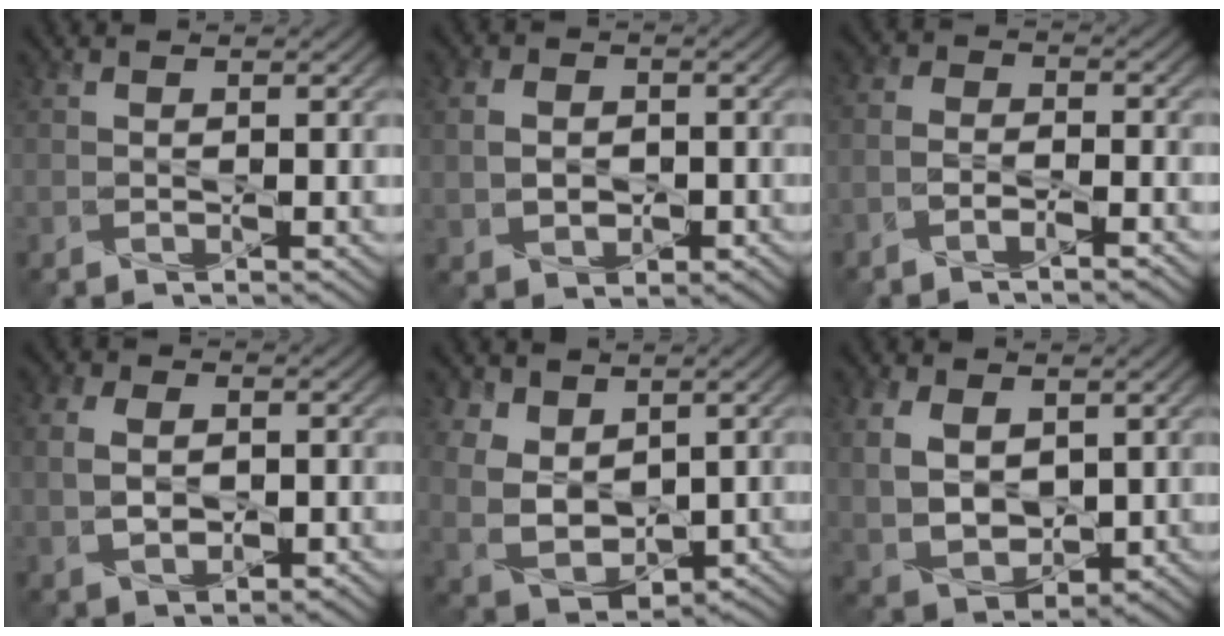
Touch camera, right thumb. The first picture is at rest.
{"total": 5.2, "force": [-0.3, 4.2, 3.0], "torque": [-0.063, -0.003, -0.009]}
{"total": 3.7, "force": [-2.6, 1.4, 2.2], "torque": [-0.042, 0.001, -0.057]}
{"total": 6.3, "force": [-0.7, 4.4, 4.4], "torque": [-0.087, -0.003, -0.018]}
{"total": 8.0, "force": [2.5, 5.9, 4.8], "torque": [-0.129, -0.006, 0.062]}
{"total": 8.1, "force": [1.6, 5.7, 5.6], "torque": [-0.144, -0.010, 0.039]}